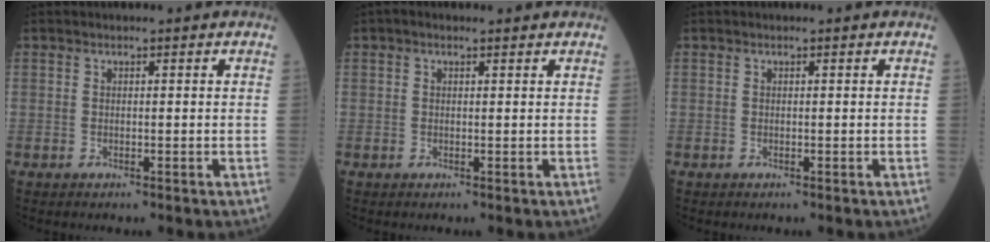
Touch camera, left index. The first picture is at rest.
{"total": 0.6, "force": [0.1, 0.4, 0.5], "torque": [-0.014, 0.007, -0.003]}
{"total": 0.0}